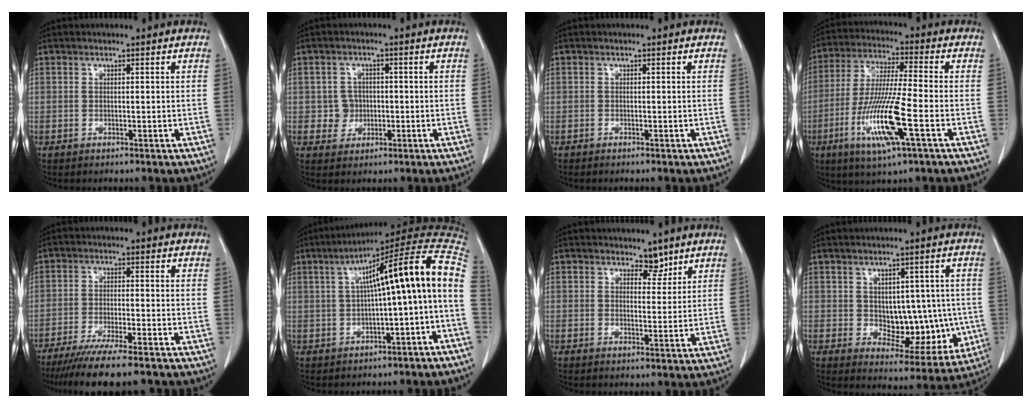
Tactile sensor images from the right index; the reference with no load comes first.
{"total": 3.3, "force": [-0.3, 3.3, 0.6], "torque": [0.003, 0.008, -0.001]}
{"total": 0.0}
{"total": 13.8, "force": [-4.8, 0.6, 12.9], "torque": [-0.262, -0.021, -0.091]}
{"total": 14.2, "force": [-12.1, 1.0, 7.2], "torque": [-0.109, -0.034, -0.187]}
{"total": 15.3, "force": [-0.1, 0.6, 15.3], "torque": [-0.216, 0.052, -0.003]}
{"total": 2.7, "force": [2.1, 1.4, 0.8], "torque": [-0.004, -0.004, 0.031]}
{"total": 10.0, "force": [-0.6, 6.1, 7.9], "torque": [-0.086, 0.012, 0.012]}